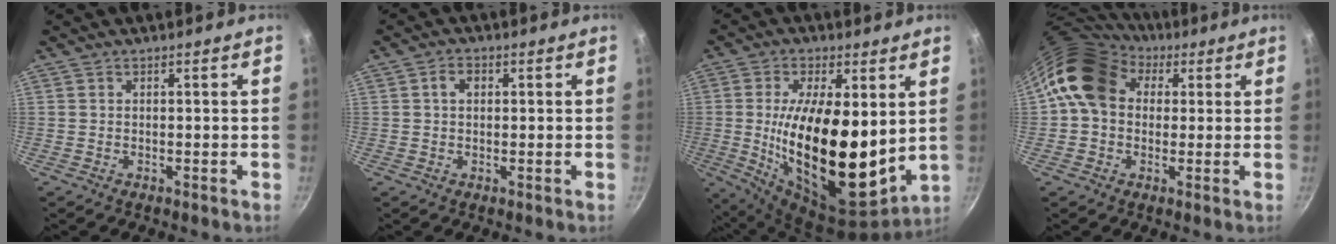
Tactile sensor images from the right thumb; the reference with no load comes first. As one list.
[{"total": 2.8, "force": [0.6, 2.0, 1.8], "torque": [-0.021, 0.005, 0.008]}, {"total": 23.5, "force": [1.8, 10.2, 21.1], "torque": [-0.348, -0.038, 0.035]}, {"total": 13.6, "force": [3.6, 10.8, 7.4], "torque": [-0.102, 0.016, 0.045]}]